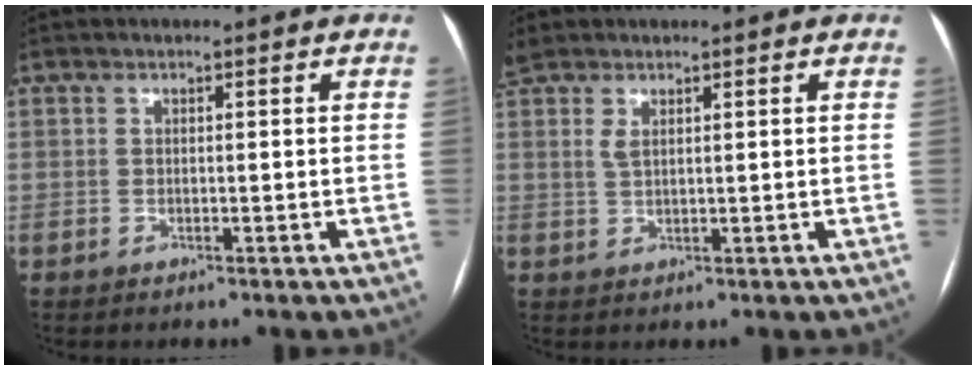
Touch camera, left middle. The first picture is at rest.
{"total": 3.2, "force": [2.0, 1.2, 2.1], "torque": [-0.066, 0.010, 0.050]}